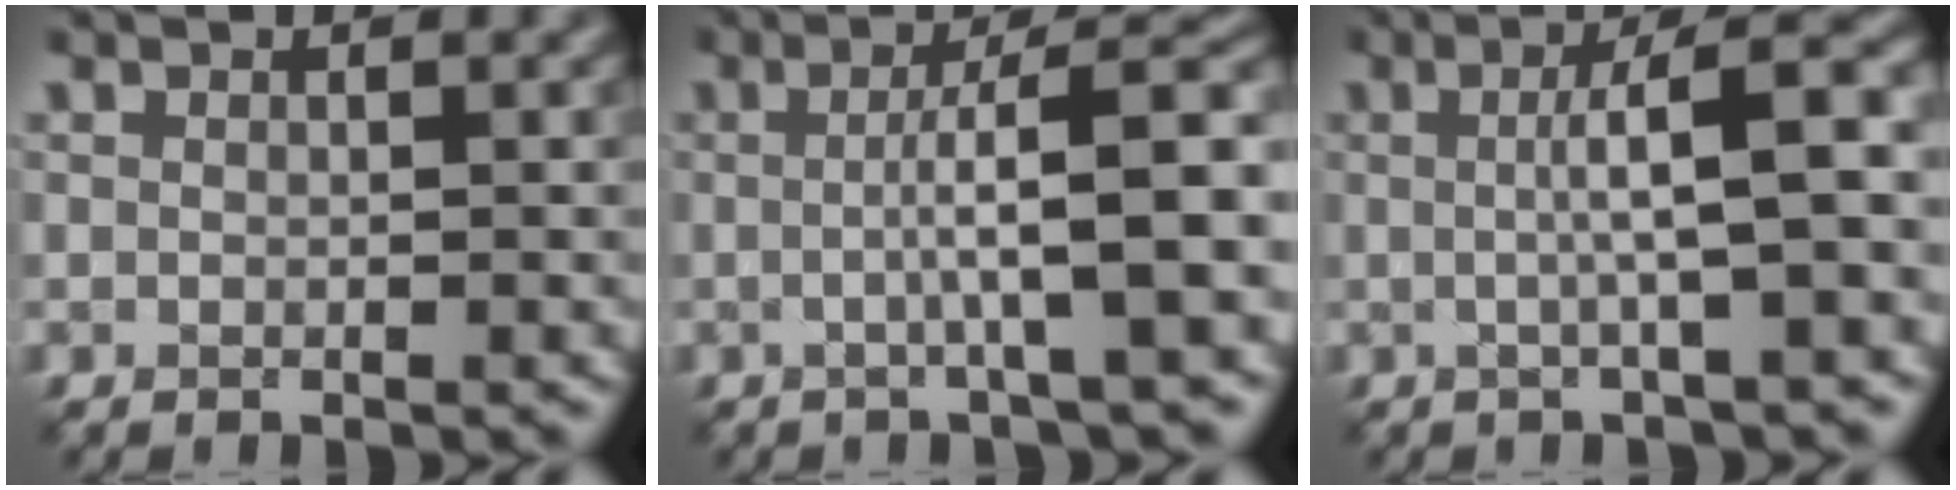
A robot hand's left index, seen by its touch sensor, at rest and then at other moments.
{"total": 7.4, "force": [-0.1, 1.3, 7.3], "torque": [-0.098, 0.008, -0.003]}
{"total": 6.7, "force": [0.4, 1.3, 6.6], "torque": [-0.090, 0.013, 0.002]}